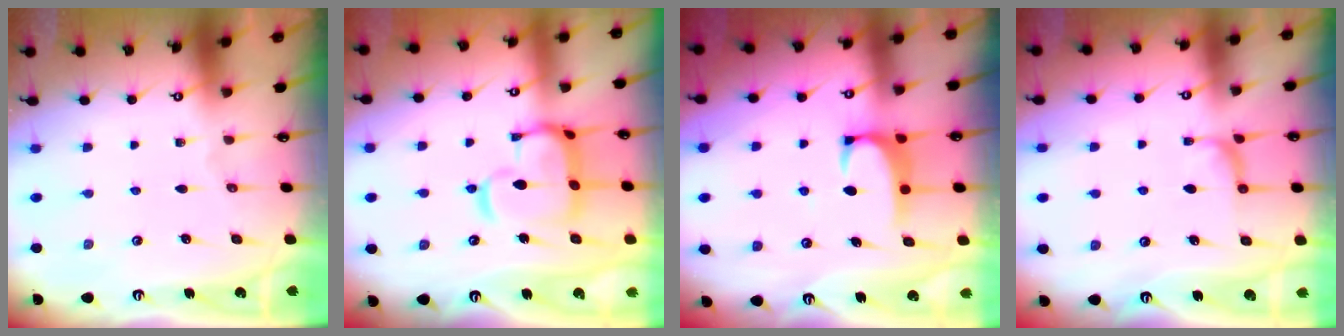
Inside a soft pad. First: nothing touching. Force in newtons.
{"total": 13.9, "press": 13.9, "slide": 1.4}
{"total": 2.0, "press": 2.0, "slide": 0.3}
{"total": 2.9, "press": 2.7, "slide": 0.9}